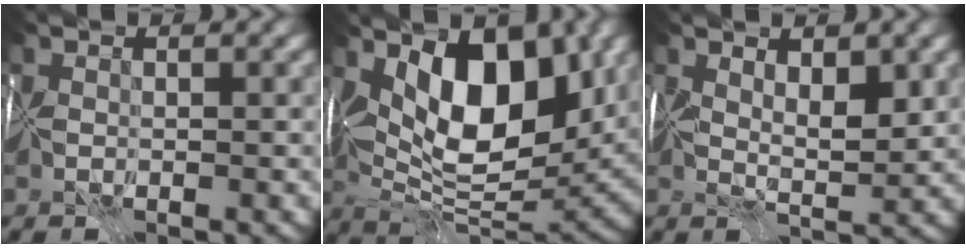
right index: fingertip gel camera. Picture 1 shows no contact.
{"total": 11.2, "force": [3.4, 5.4, 9.2], "torque": [-0.109, -0.009, 0.055]}
{"total": 2.5, "force": [1.5, 0.6, 1.9], "torque": [-0.019, -0.009, 0.028]}